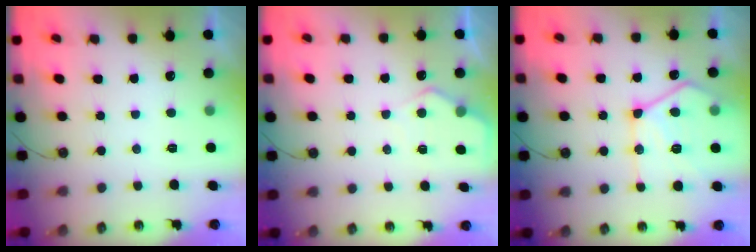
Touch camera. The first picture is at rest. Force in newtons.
{"total": 6.8, "press": 6.7, "slide": 0.5}
{"total": 16.9, "press": 16.8, "slide": 1.6}